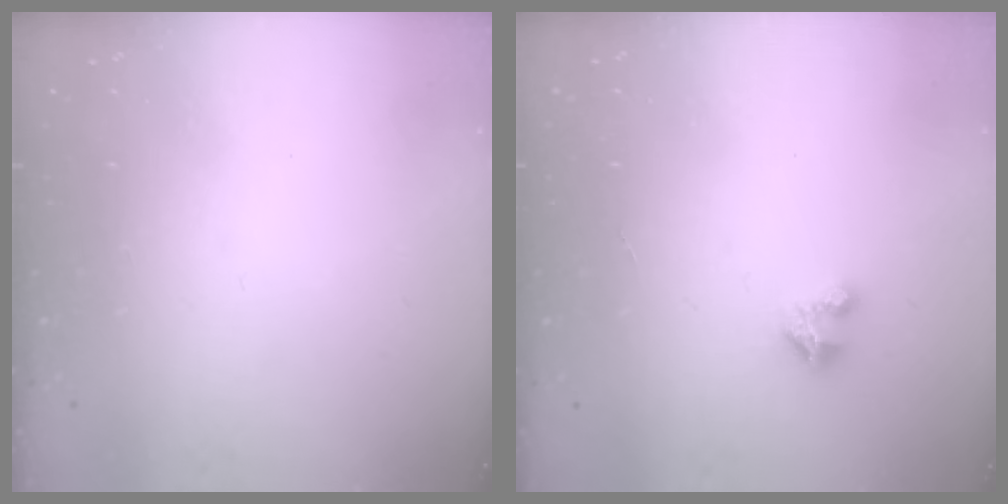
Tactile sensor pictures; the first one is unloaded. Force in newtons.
{"total": 2.5, "press": 2.5, "slide": 0.3}